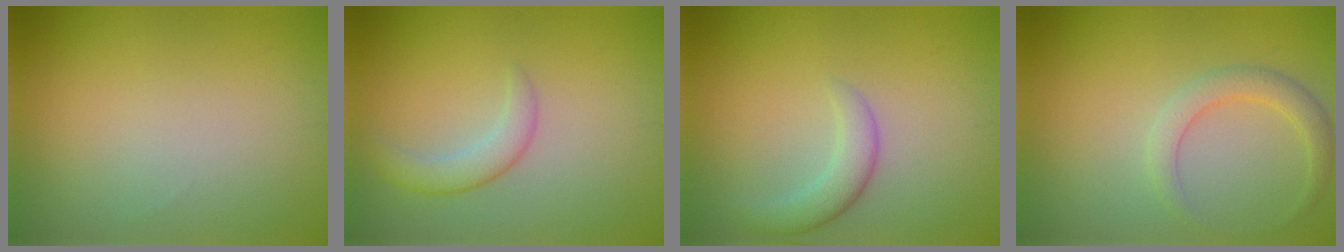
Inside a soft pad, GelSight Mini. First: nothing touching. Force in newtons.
{"total": 2.3, "press": 2.3, "slide": 0.1}
{"total": 2.6, "press": 2.6, "slide": 0.2}
{"total": 2.4, "press": 2.4, "slide": 0.1}